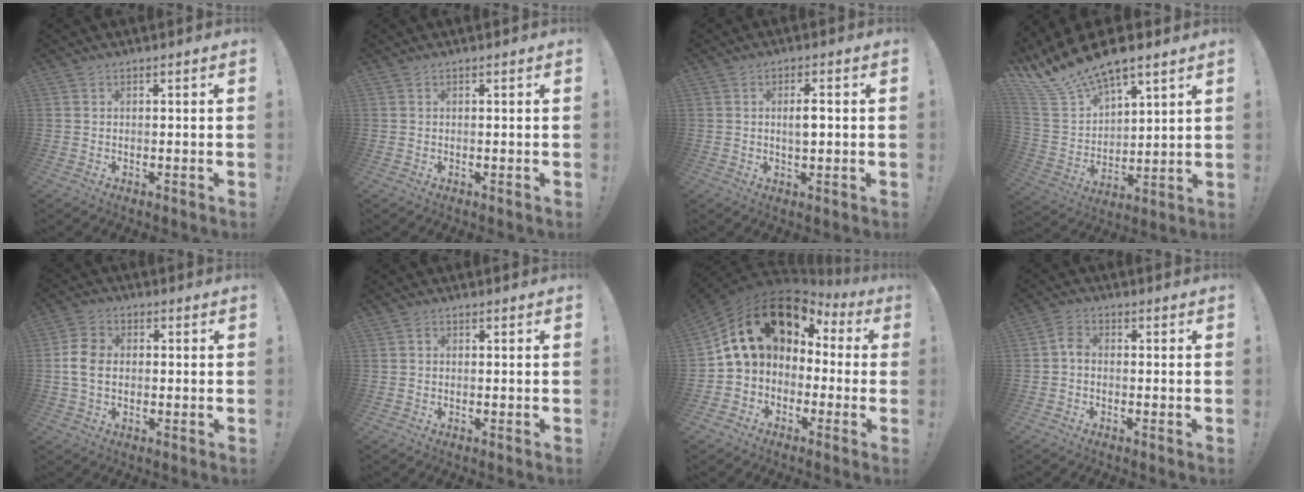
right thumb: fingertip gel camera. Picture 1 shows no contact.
{"total": 0.0}
{"total": 3.6, "force": [0.4, 1.3, 3.4], "torque": [-0.049, 0.000, 0.002]}
{"total": 14.6, "force": [12.3, 5.1, 6.1], "torque": [-0.136, -0.088, 0.227]}
{"total": 7.8, "force": [-0.4, 5.7, 5.2], "torque": [-0.102, 0.006, -0.008]}
{"total": 0.7, "force": [-0.3, 0.6, 0.3], "torque": [-0.004, 0.002, -0.006]}
{"total": 16.9, "force": [6.7, 11.3, 10.6], "torque": [-0.177, -0.023, 0.131]}
{"total": 3.2, "force": [-0.8, 2.0, 2.4], "torque": [-0.043, 0.012, -0.013]}